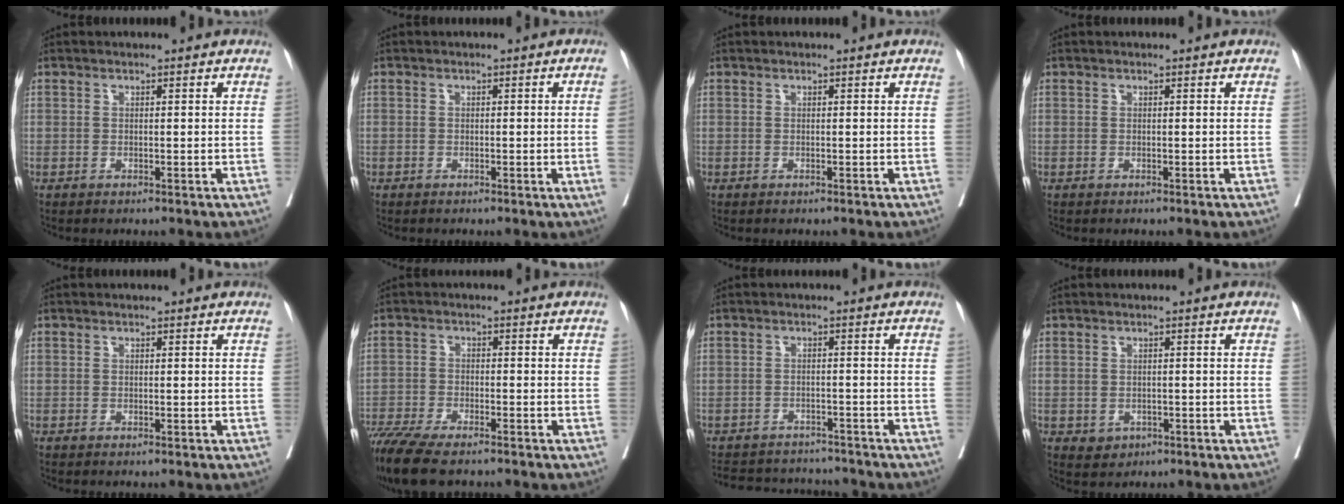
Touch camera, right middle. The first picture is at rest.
{"total": 1.2, "force": [-0.2, -0.1, 1.2], "torque": [-0.020, 0.000, -0.002]}
{"total": 0.0}
{"total": 0.0}
{"total": 0.0}
{"total": 9.9, "force": [-8.0, 1.8, 5.5], "torque": [-0.098, -0.021, -0.135]}
{"total": 10.2, "force": [-9.6, 2.9, 1.8], "torque": [-0.035, 0.011, -0.128]}
{"total": 2.0, "force": [-0.7, 1.7, 0.8], "torque": [-0.012, 0.000, 0.002]}